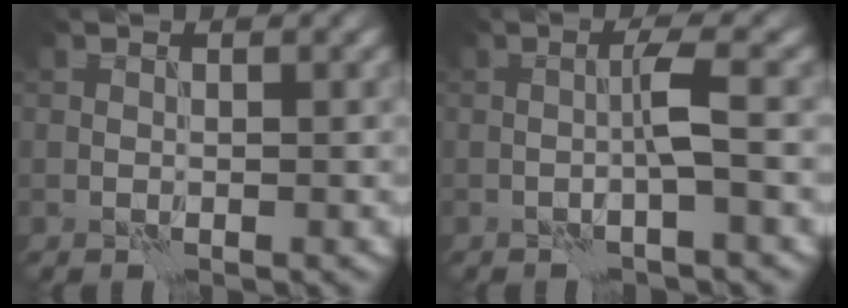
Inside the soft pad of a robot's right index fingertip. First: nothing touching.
{"total": 2.1, "force": [-0.6, -0.1, 2.0], "torque": [-0.040, 0.009, -0.016]}